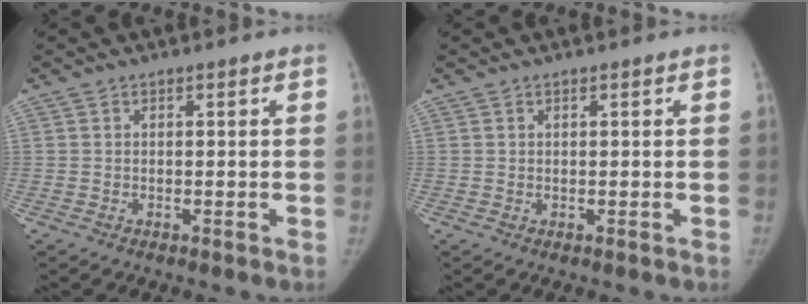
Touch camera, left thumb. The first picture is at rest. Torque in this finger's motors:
{"motor_torque": [-0.01, 0.02, 0.03, 0.05, 0.04]}